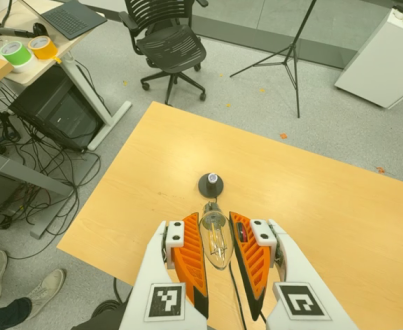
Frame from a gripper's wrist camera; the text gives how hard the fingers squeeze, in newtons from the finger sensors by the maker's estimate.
{"total": 10.4, "left": 9.9, "right": 10.8}